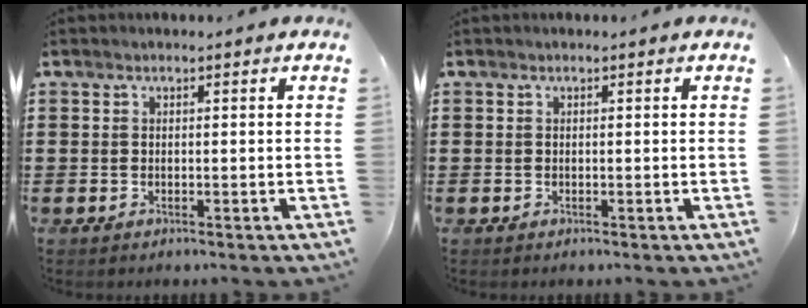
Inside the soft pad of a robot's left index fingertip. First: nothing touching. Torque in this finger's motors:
{"motor_torque": [0.00, 0.00, 0.00, 0.00]}